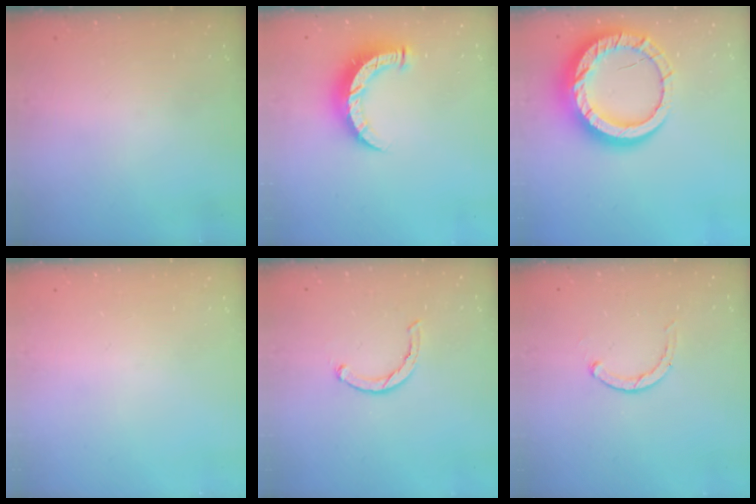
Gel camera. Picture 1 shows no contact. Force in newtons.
{"total": 9.2, "press": 9.1, "slide": 0.6}
{"total": 20.2, "press": 20.1, "slide": 2.0}
{"total": 0.0}
{"total": 2.3, "press": 2.2, "slide": 0.5}
{"total": 2.3, "press": 2.3, "slide": 0.3}